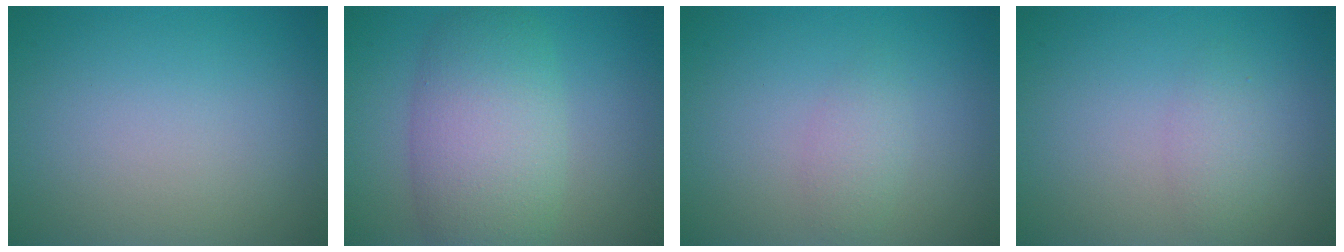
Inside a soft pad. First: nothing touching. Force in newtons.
{"total": 7.3, "press": 7.3, "slide": 0.3}
{"total": 1.5, "press": 1.5, "slide": 0.0}
{"total": 1.6, "press": 1.5, "slide": 0.2}